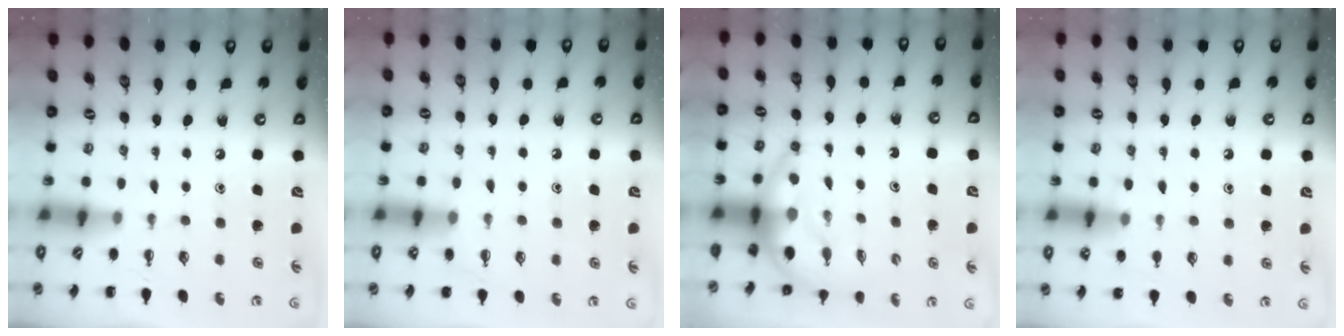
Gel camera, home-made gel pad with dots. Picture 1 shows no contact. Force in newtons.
{"total": 5.4, "press": 5.1, "slide": 1.8}
{"total": 6.7, "press": 6.4, "slide": 1.8}
{"total": 7.2, "press": 6.8, "slide": 2.4}